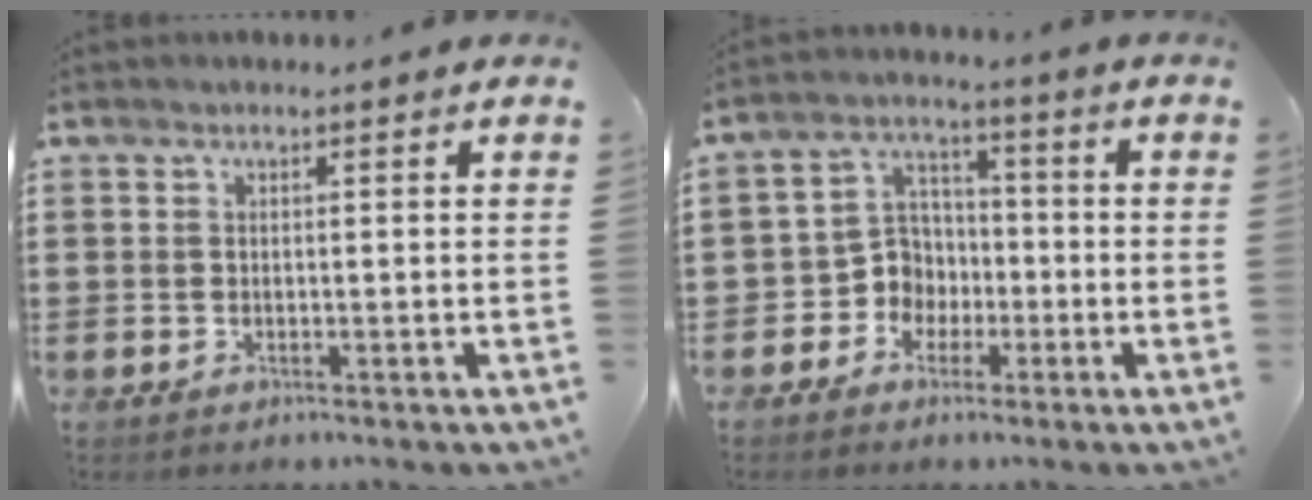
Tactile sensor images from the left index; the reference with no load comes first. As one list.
[{"total": 6.7, "force": [-2.1, 6.0, 2.0], "torque": [-0.076, 0.008, -0.046]}]